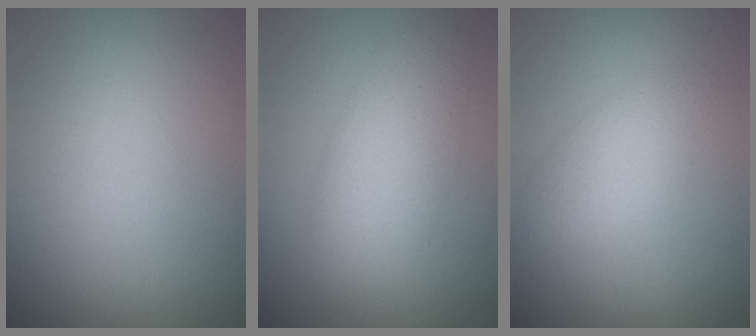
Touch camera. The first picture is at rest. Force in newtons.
{"total": 4.8, "press": 4.8, "slide": 0.1}
{"total": 2.2, "press": 2.2, "slide": 0.2}